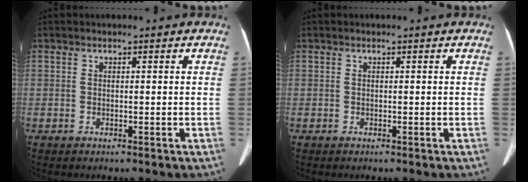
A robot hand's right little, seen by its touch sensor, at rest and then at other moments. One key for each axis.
{"total": 0.0}